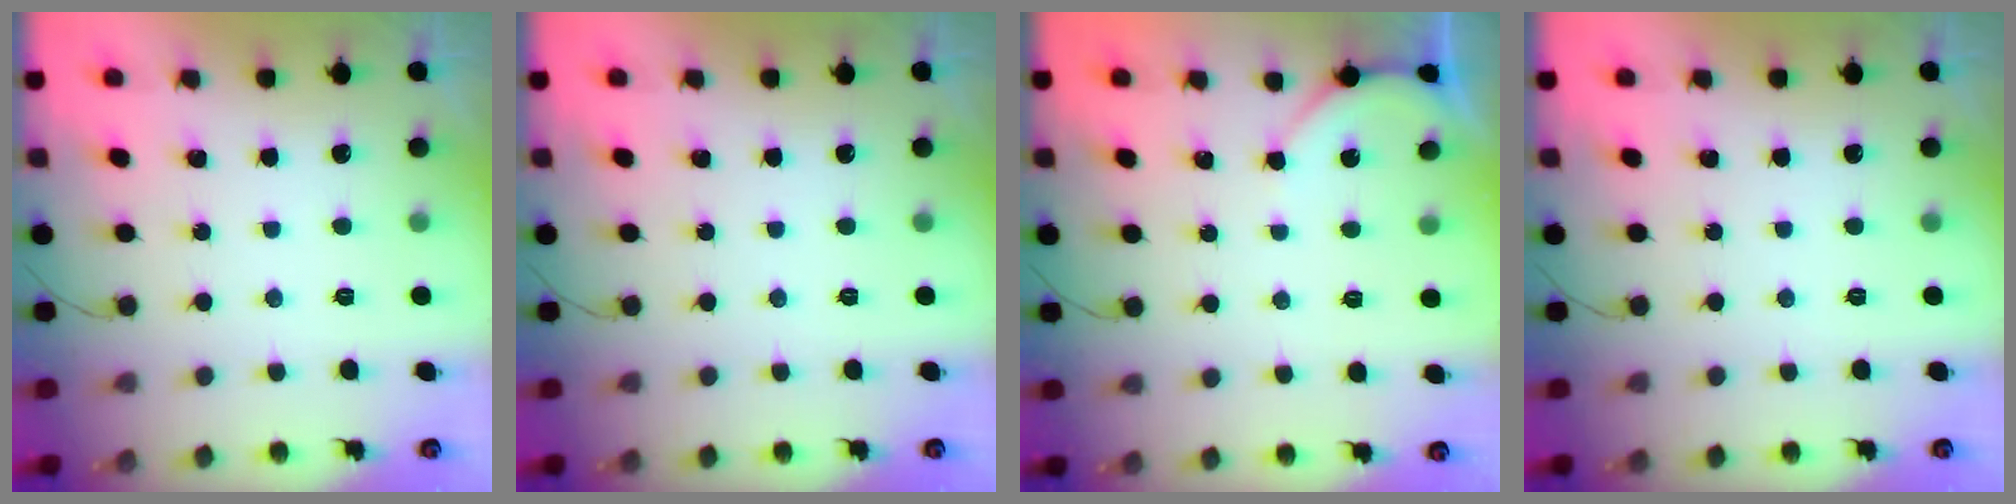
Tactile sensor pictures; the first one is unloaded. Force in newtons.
{"total": 0.0}
{"total": 2.2, "press": 2.2, "slide": 0.3}
{"total": 0.0}